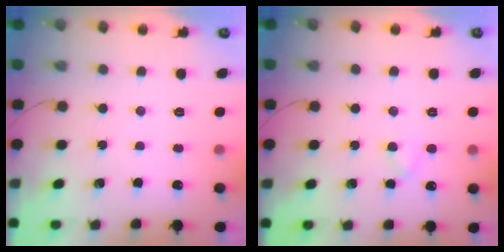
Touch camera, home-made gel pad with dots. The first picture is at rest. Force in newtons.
{"total": 2.7, "press": 2.5, "slide": 1.1}